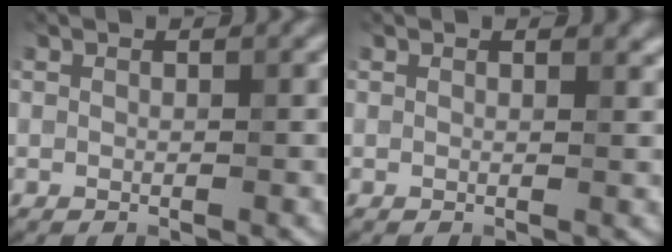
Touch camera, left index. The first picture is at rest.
{"total": 0.8, "force": [0.6, 0.2, 0.4], "torque": [-0.002, 0.000, 0.011]}